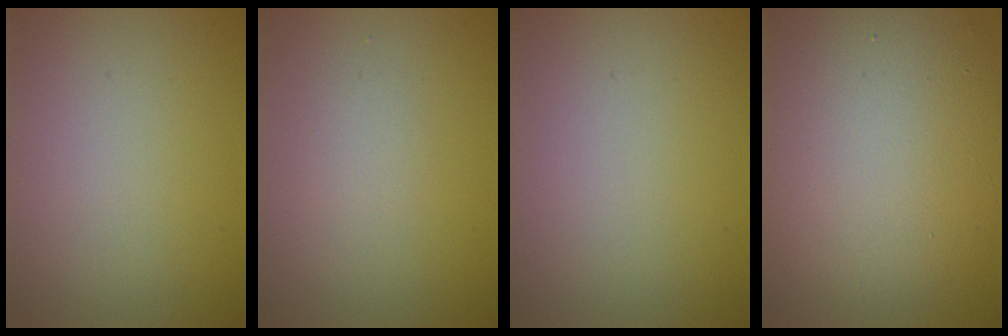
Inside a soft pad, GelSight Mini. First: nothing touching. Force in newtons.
{"total": 0.9, "press": 0.9, "slide": 0.0}
{"total": 0.0}
{"total": 12.7, "press": 12.7, "slide": 0.6}